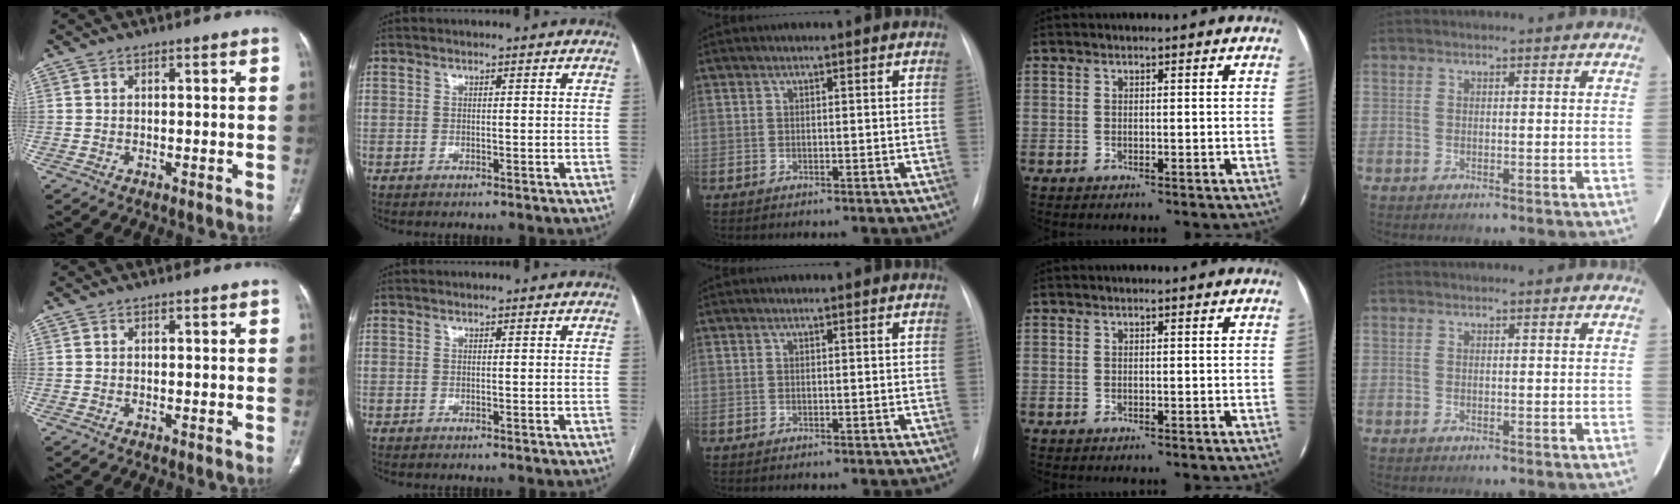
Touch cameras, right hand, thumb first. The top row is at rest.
{}